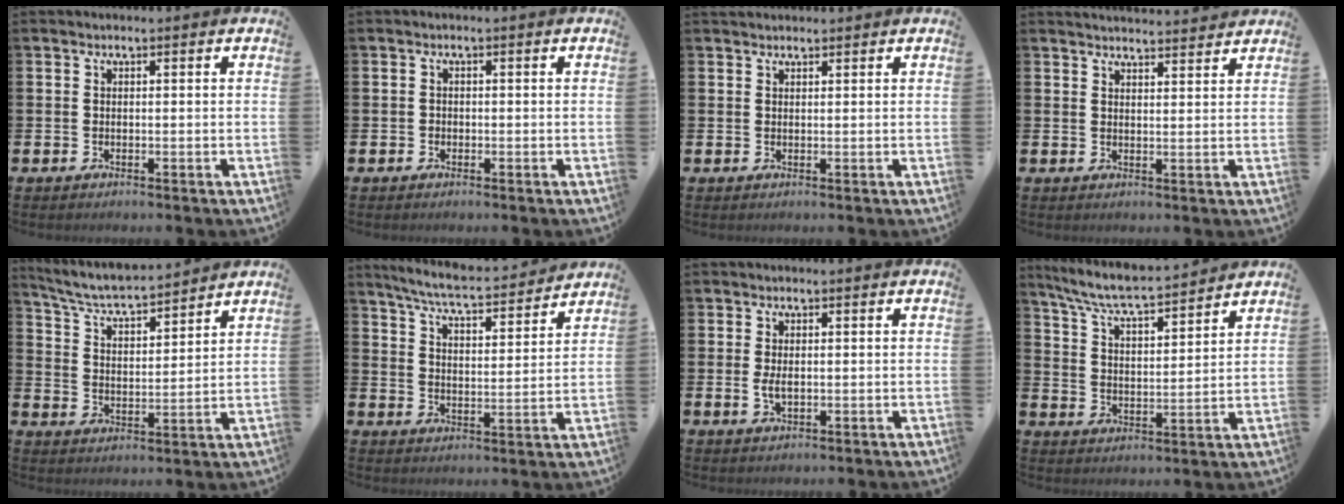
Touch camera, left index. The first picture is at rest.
{"total": 0.7, "force": [-0.3, 0.6, 0.1], "torque": [-0.003, 0.004, -0.008]}
{"total": 1.2, "force": [1.1, 0.4, 0.0], "torque": [0.011, -0.002, 0.018]}
{"total": 3.2, "force": [3.2, 0.0, 0.0], "torque": [-0.002, -0.020, 0.057]}
{"total": 6.0, "force": [5.8, 0.4, 1.7], "torque": [-0.058, -0.043, 0.097]}
{"total": 7.0, "force": [6.6, 0.5, 2.3], "torque": [-0.069, -0.043, 0.113]}
{"total": 2.1, "force": [0.0, 1.0, 1.8], "torque": [-0.028, 0.000, -0.003]}
{"total": 7.2, "force": [6.8, 0.1, 2.3], "torque": [-0.072, -0.049, 0.116]}